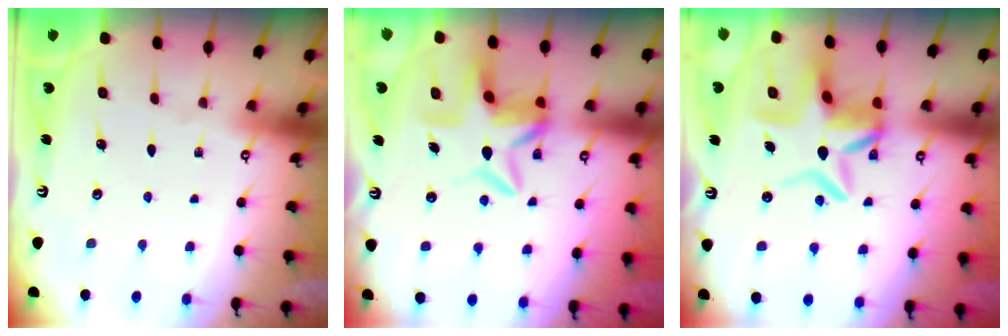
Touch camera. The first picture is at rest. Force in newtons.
{"total": 7.5, "press": 7.1, "slide": 2.4}
{"total": 10.2, "press": 9.9, "slide": 2.1}